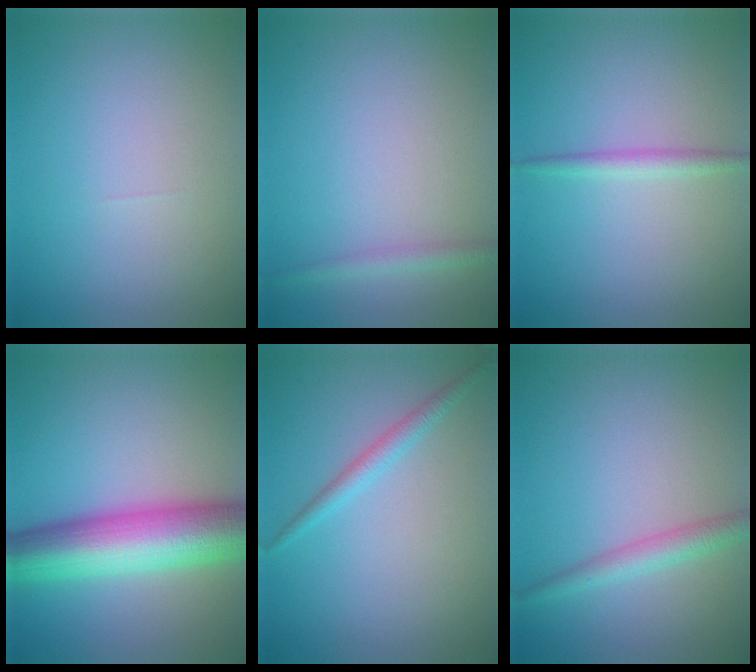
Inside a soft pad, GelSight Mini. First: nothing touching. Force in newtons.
{"total": 1.3, "press": 1.3, "slide": 0.0}
{"total": 1.5, "press": 1.5, "slide": 0.1}
{"total": 10.2, "press": 10.2, "slide": 0.3}
{"total": 1.7, "press": 1.7, "slide": 0.1}
{"total": 2.3, "press": 2.3, "slide": 0.1}